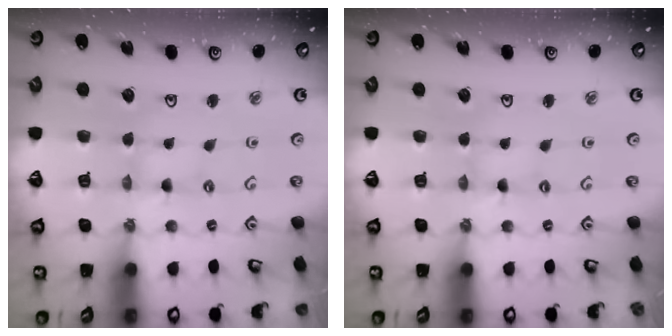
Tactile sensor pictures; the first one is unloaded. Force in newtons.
{"total": 0.0}